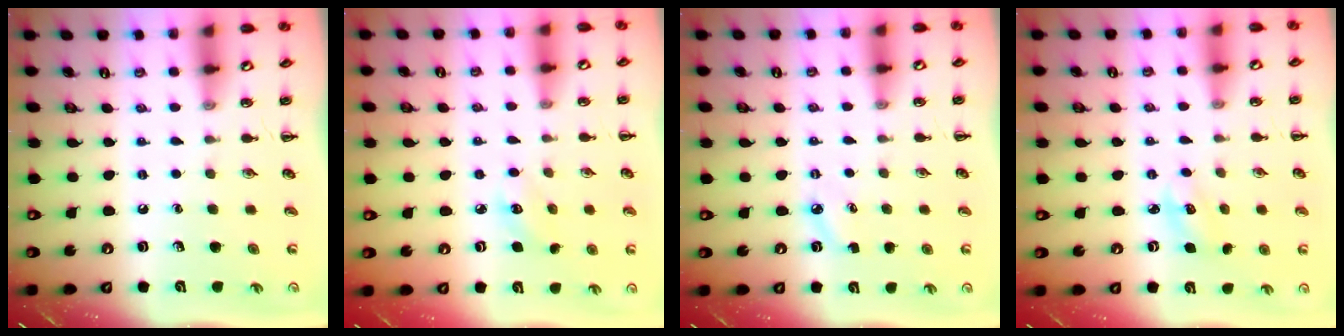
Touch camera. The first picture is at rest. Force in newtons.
{"total": 3.2, "press": 3.2, "slide": 0.7}
{"total": 2.8, "press": 2.7, "slide": 0.7}
{"total": 3.8, "press": 3.6, "slide": 1.1}